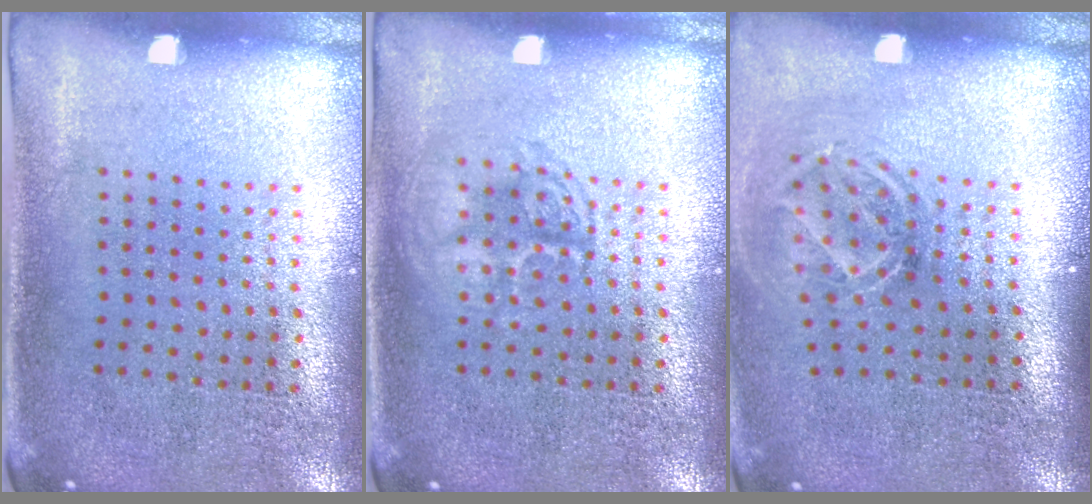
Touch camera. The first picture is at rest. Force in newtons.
{"total": 2.2, "press": 2.1, "slide": 0.4}
{"total": 1.8, "press": 1.3, "slide": 1.3}